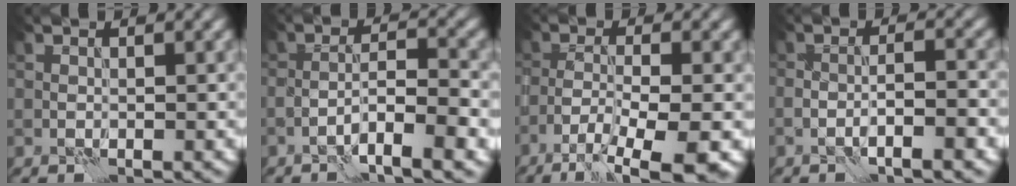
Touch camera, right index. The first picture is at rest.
{"total": 5.1, "force": [-2.6, 0.9, 4.2], "torque": [-0.068, 0.011, -0.050]}
{"total": 8.1, "force": [-5.0, 1.8, 6.1], "torque": [-0.102, -0.007, -0.089]}
{"total": 3.2, "force": [-1.7, 0.6, 2.7], "torque": [-0.045, 0.006, -0.033]}